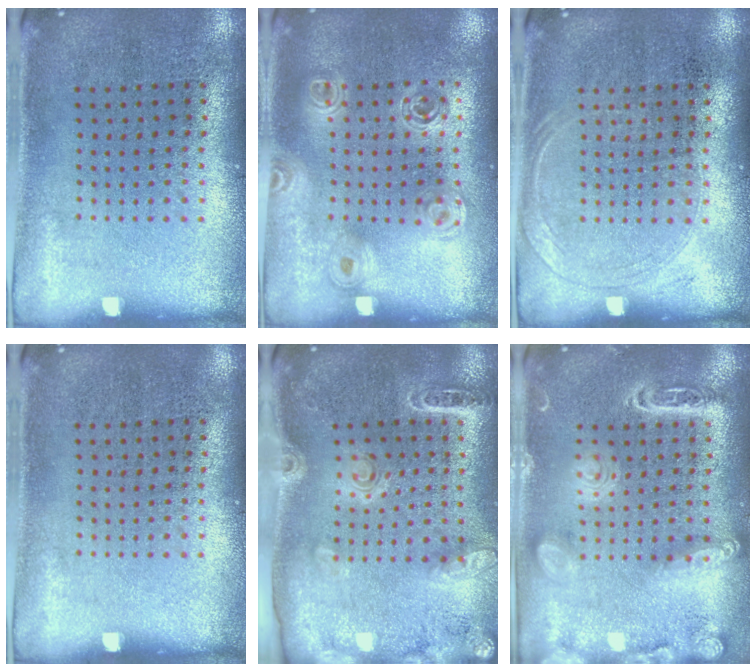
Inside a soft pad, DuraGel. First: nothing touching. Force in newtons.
{"total": 1.4, "press": 1.3, "slide": 0.6}
{"total": 1.1, "press": 1.0, "slide": 0.3}
{"total": 0.0}
{"total": 1.7, "press": 1.7, "slide": 0.1}
{"total": 3.5, "press": 3.5, "slide": 0.4}